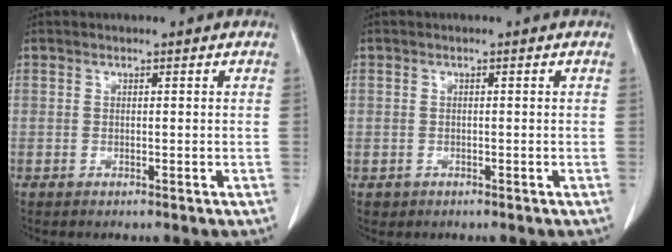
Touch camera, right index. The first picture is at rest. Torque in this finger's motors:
{"motor_torque": [-0.30, 0.08, -0.85, -0.21]}